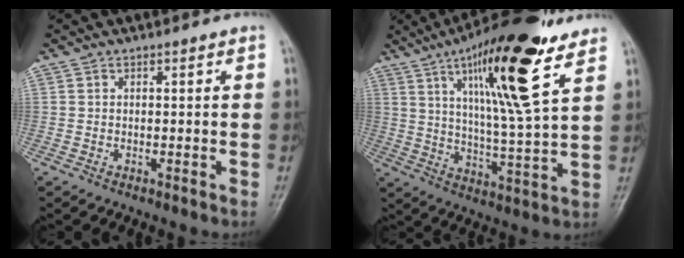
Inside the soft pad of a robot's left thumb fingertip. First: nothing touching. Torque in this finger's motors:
{"motor_torque": [0.59, 0.62, 1.87, -0.91, 0.46]}